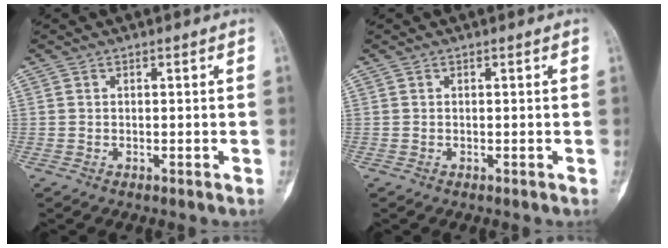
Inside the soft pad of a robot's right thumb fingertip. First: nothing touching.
{"total": 0.0}